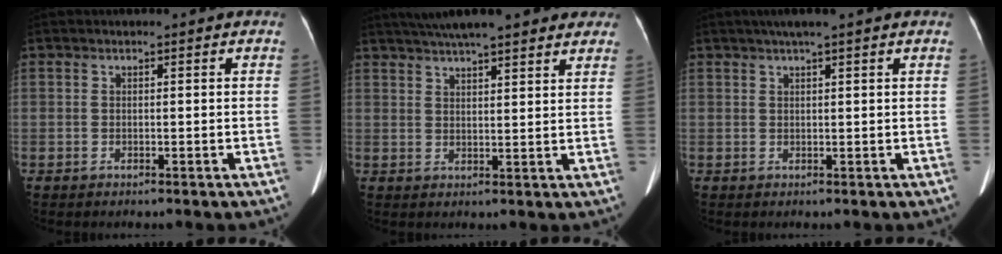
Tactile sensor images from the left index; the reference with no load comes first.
{"total": 16.6, "force": [13.7, 3.1, 8.9], "torque": [-0.139, 0.042, 0.181]}
{"total": 3.6, "force": [2.6, -0.3, 2.5], "torque": [-0.043, 0.022, 0.043]}